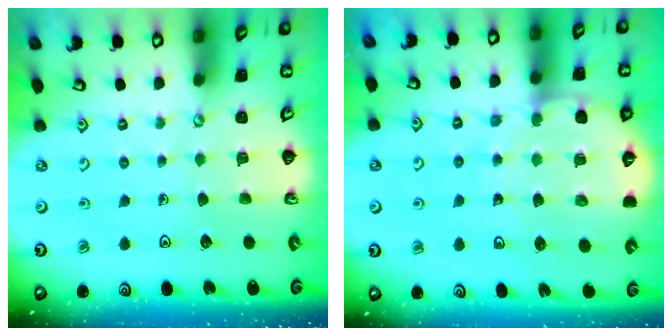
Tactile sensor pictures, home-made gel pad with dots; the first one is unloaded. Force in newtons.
{"total": 8.6, "press": 8.1, "slide": 2.7}